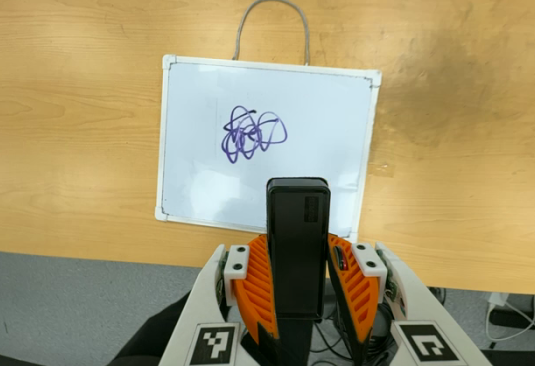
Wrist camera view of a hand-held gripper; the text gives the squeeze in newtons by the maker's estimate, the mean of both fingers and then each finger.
{"total": 4.5, "left": 3.0, "right": 6.0}